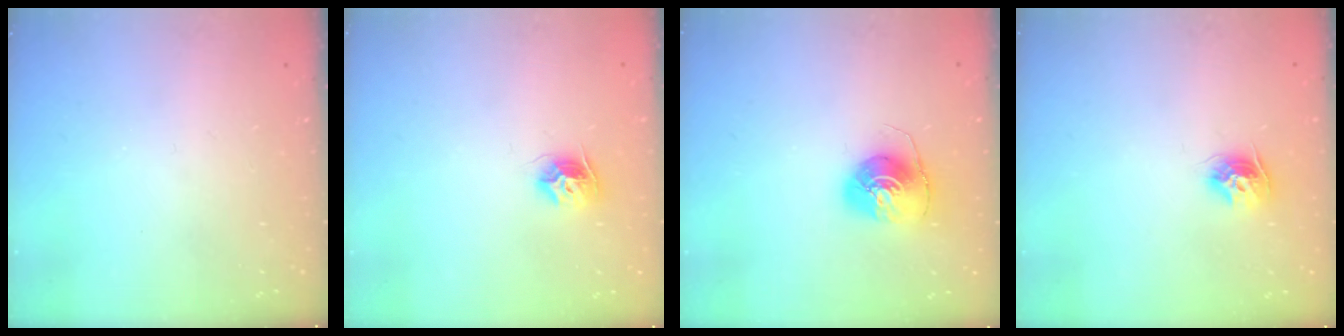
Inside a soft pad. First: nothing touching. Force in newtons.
{"total": 8.7, "press": 8.6, "slide": 0.4}
{"total": 8.8, "press": 8.8, "slide": 0.1}
{"total": 9.6, "press": 9.6, "slide": 0.7}